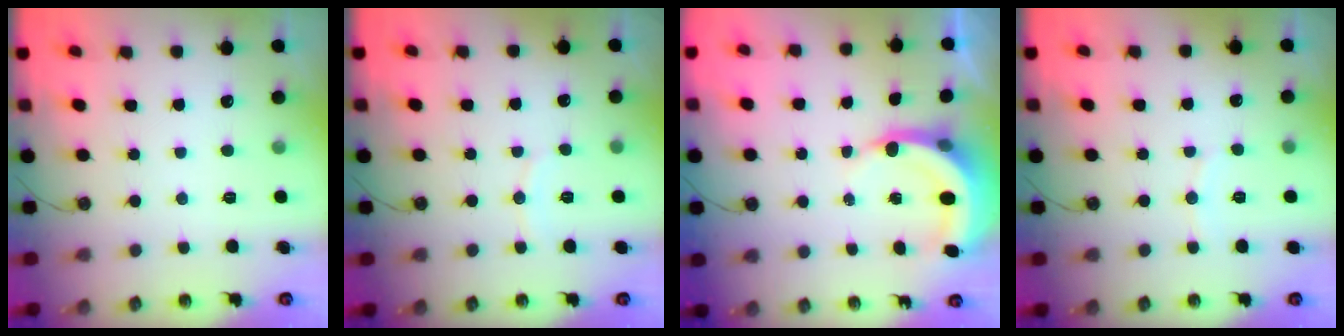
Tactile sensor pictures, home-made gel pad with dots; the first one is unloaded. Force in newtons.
{"total": 5.0, "press": 5.0, "slide": 0.5}
{"total": 5.2, "press": 5.2, "slide": 0.6}
{"total": 3.5, "press": 3.4, "slide": 0.5}